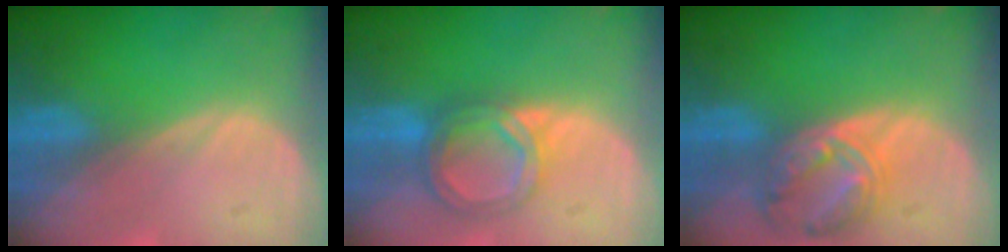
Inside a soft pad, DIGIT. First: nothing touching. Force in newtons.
{"total": 6.4, "press": 5.6, "slide": 3.1}
{"total": 8.1, "press": 7.0, "slide": 4.1}